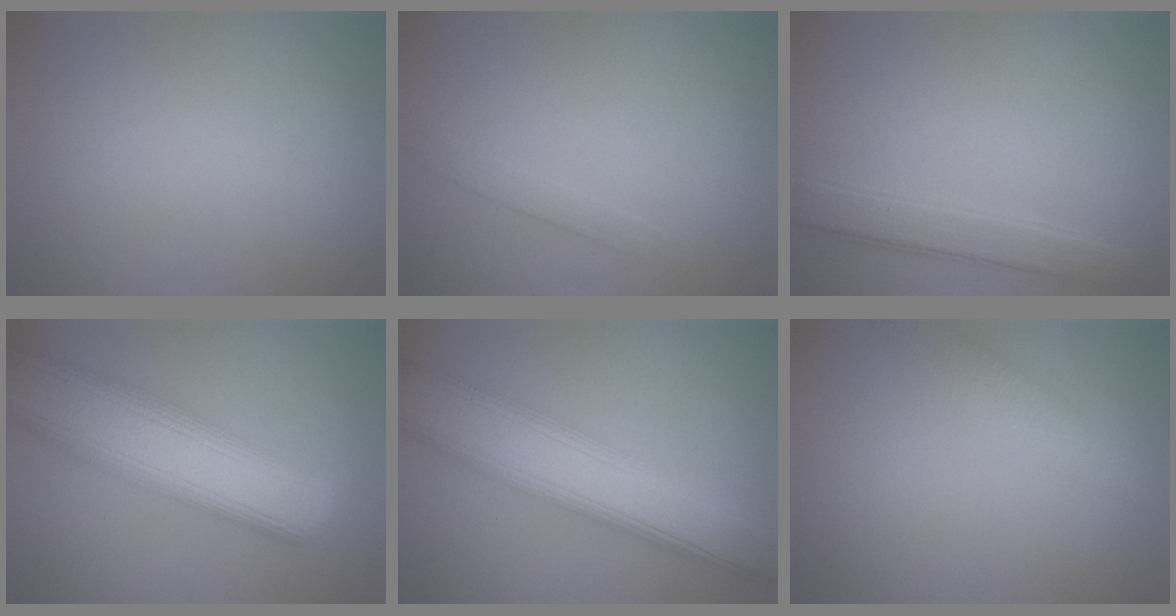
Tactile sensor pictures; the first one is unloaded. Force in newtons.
{"total": 1.1, "press": 1.1, "slide": 0.1}
{"total": 2.4, "press": 2.4, "slide": 0.2}
{"total": 10.8, "press": 10.8, "slide": 0.4}
{"total": 9.4, "press": 9.4, "slide": 0.1}
{"total": 2.9, "press": 2.9, "slide": 0.2}